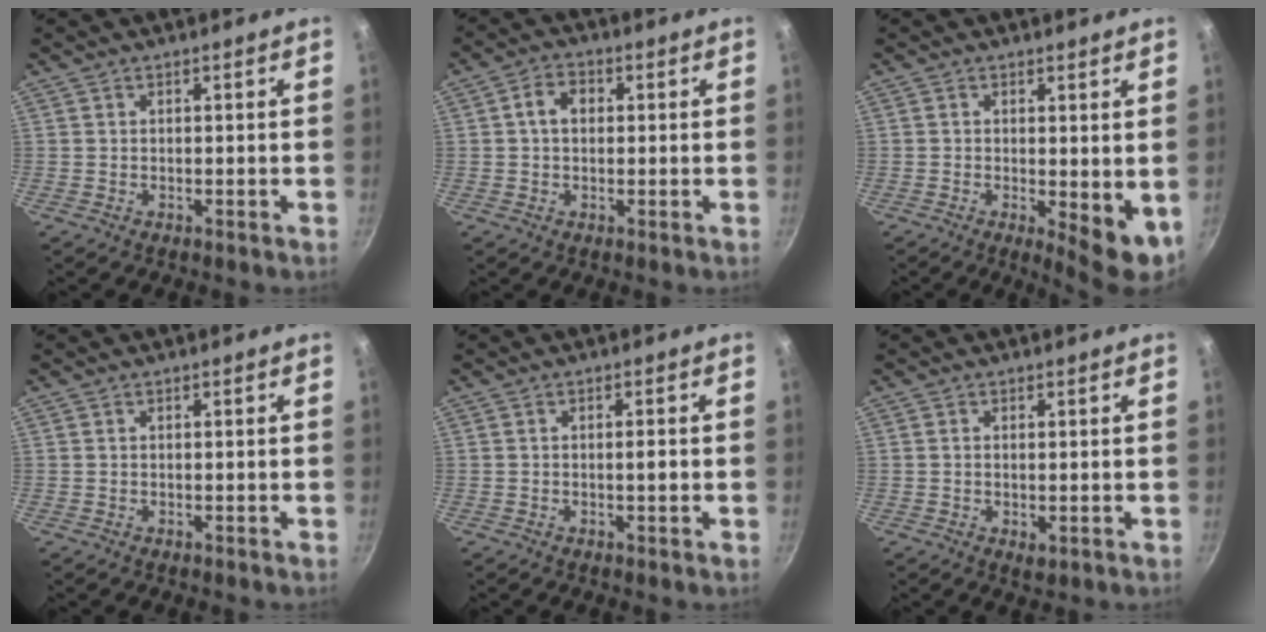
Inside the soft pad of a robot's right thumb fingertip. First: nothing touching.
{"total": 4.6, "force": [0.7, 3.4, 3.0], "torque": [-0.039, 0.010, 0.005]}
{"total": 6.9, "force": [-0.4, 2.6, 6.4], "torque": [-0.080, -0.010, 0.000]}
{"total": 0.0}
{"total": 1.7, "force": [-0.2, 0.5, 1.7], "torque": [-0.025, 0.002, -0.004]}
{"total": 2.0, "force": [-0.1, 1.0, 1.7], "torque": [-0.027, -0.006, 0.000]}